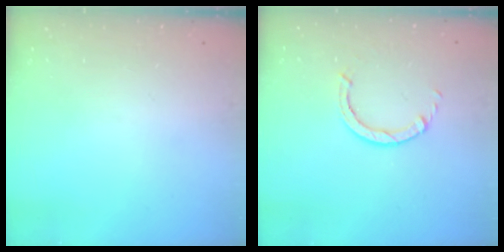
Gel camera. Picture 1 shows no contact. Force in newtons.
{"total": 3.4, "press": 3.4, "slide": 0.5}